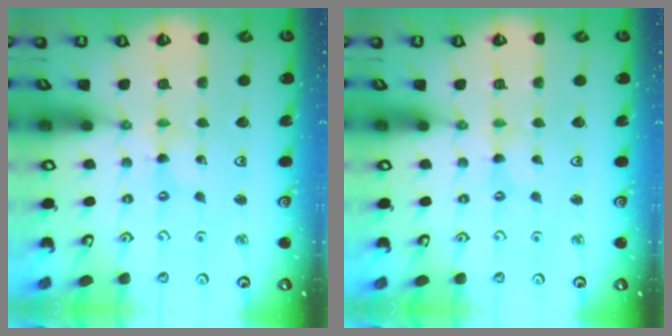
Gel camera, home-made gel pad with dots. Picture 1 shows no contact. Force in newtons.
{"total": 0.0}